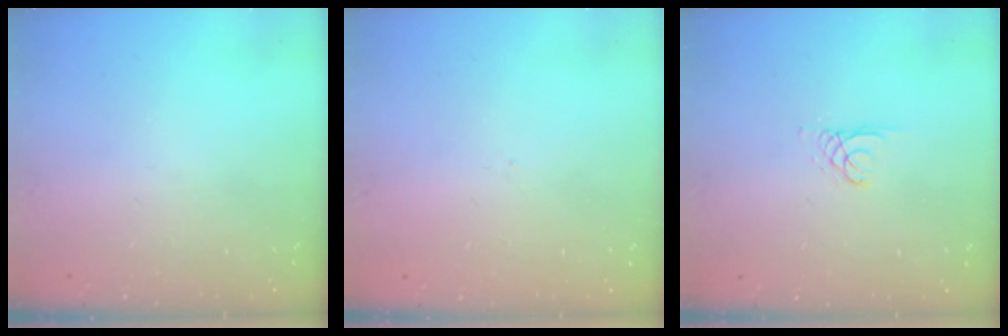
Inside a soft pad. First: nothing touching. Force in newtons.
{"total": 0.0}
{"total": 1.1, "press": 1.1, "slide": 0.1}